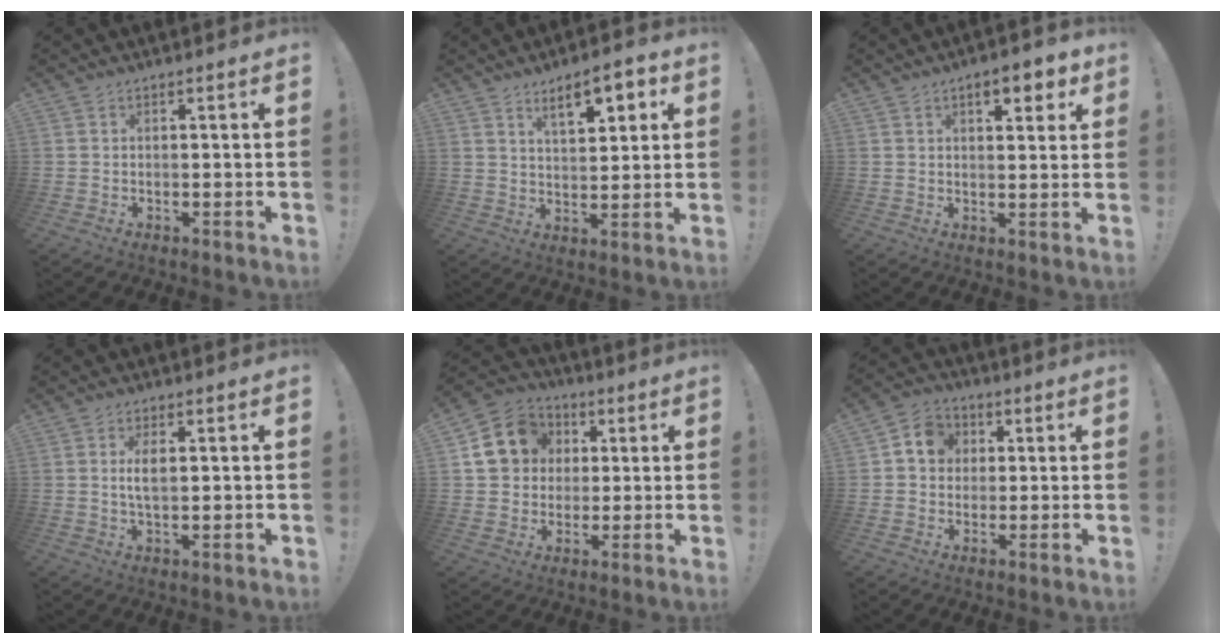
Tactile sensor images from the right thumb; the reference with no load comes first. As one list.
[{"total": 9.9, "force": [5.4, 3.7, 7.5], "torque": [-0.104, -0.020, 0.089]}, {"total": 6.5, "force": [3.7, 2.6, 4.8], "torque": [-0.052, -0.014, 0.057]}, {"total": 4.3, "force": [0.7, 1.6, 4.0], "torque": [-0.072, -0.006, 0.007]}, {"total": 13.8, "force": [3.3, 12.1, 5.6], "torque": [-0.070, 0.000, 0.071]}, {"total": 7.9, "force": [1.6, 7.0, 3.2], "torque": [-0.045, 0.004, 0.034]}]